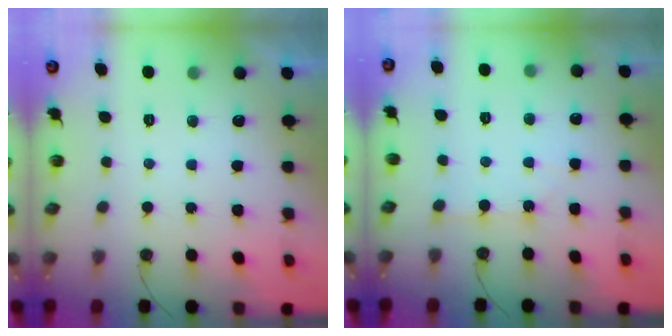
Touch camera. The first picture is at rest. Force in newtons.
{"total": 2.0, "press": 2.0, "slide": 0.2}